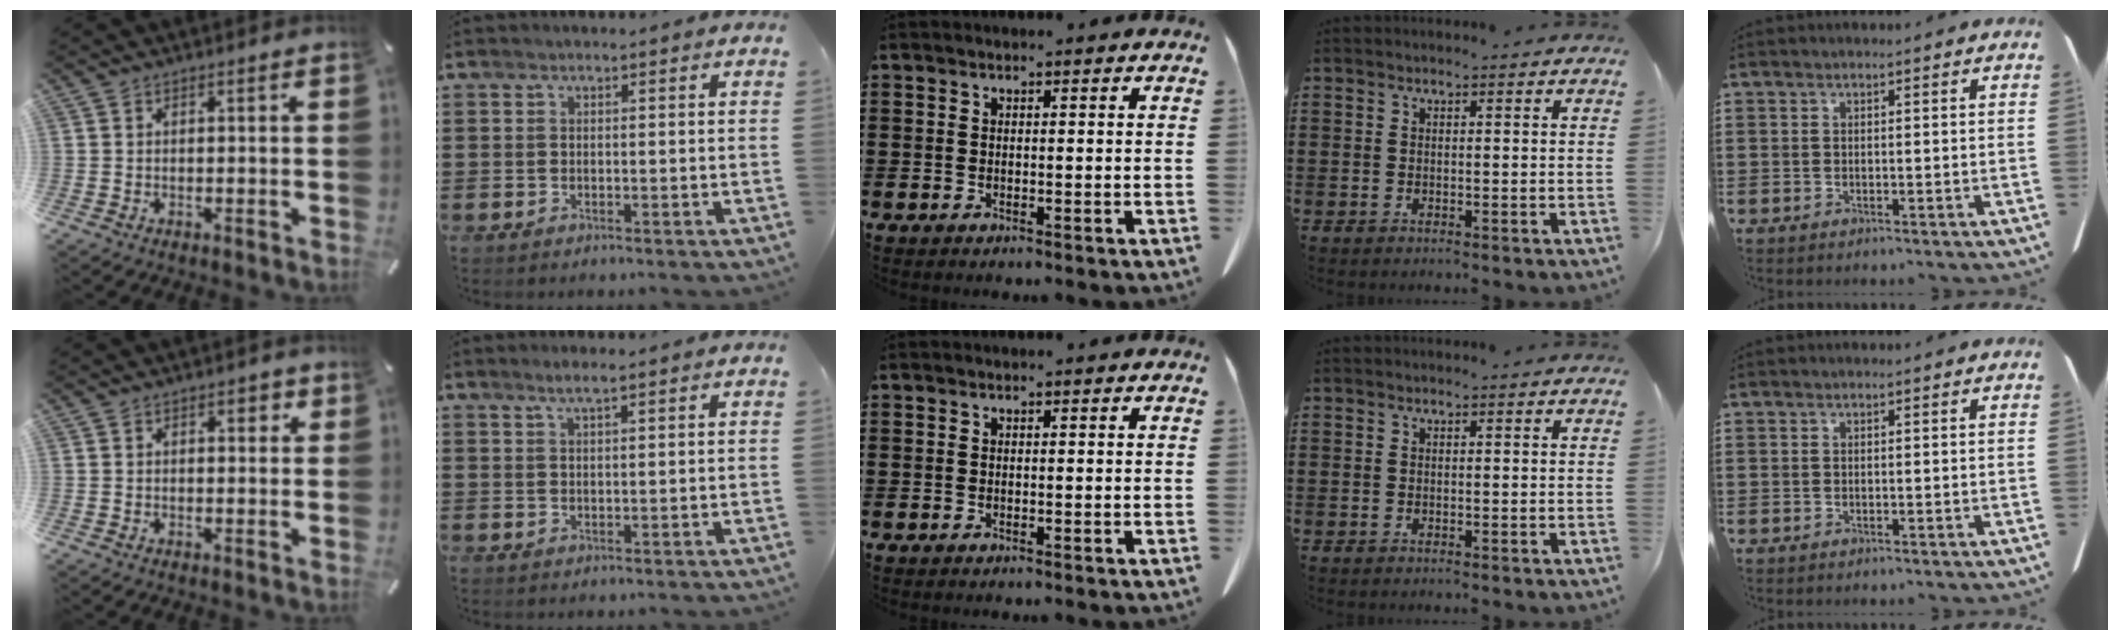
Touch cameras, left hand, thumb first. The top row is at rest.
{"thumb": {"total": 2.2, "force": [0.7, 1.3, 1.6], "torque": [-0.017, 0.002, 0.006]}, "index": {"total": 2.3, "force": [1.6, 0.2, 1.7], "torque": [-0.034, 0.003, 0.028]}}